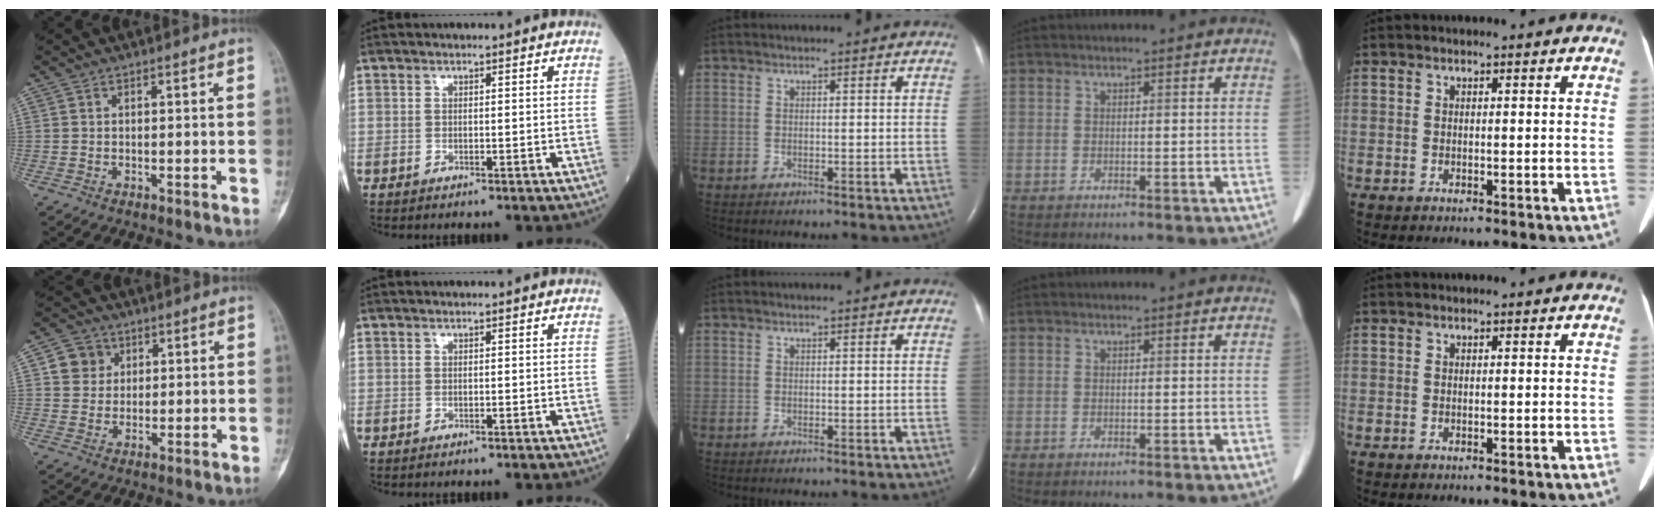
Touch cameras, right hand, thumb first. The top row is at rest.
{"thumb": {"total": 5.3, "force": [1.7, 4.9, 1.3], "torque": [0.004, -0.001, 0.027]}}